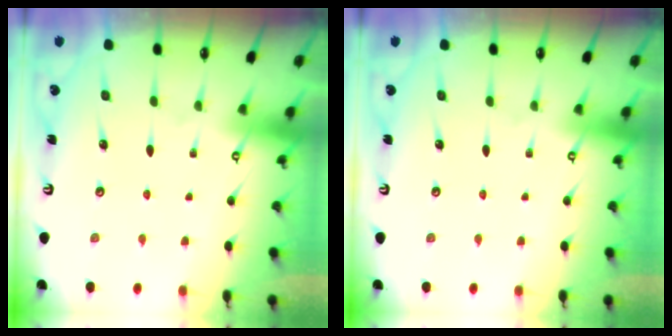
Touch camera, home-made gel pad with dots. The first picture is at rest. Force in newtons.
{"total": 0.0}